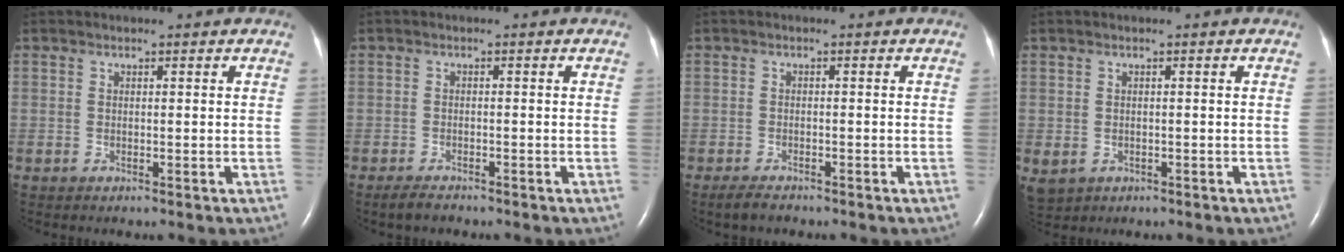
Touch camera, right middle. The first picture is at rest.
{"total": 2.2, "force": [-1.8, 0.6, 1.0], "torque": [-0.029, -0.005, -0.029]}
{"total": 2.4, "force": [-2.0, 0.7, 1.2], "torque": [-0.032, -0.006, -0.033]}
{"total": 3.9, "force": [-1.3, 3.2, 1.7], "torque": [-0.042, -0.003, -0.008]}